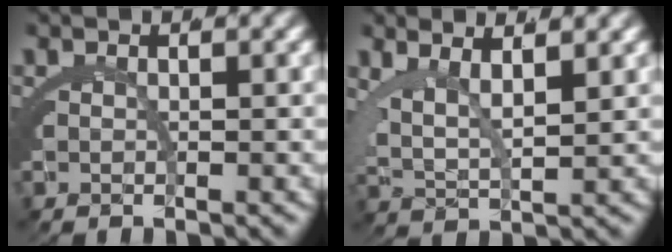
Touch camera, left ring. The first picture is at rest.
{"total": 5.9, "force": [2.2, 3.4, 4.3], "torque": [-0.082, -0.007, 0.039]}